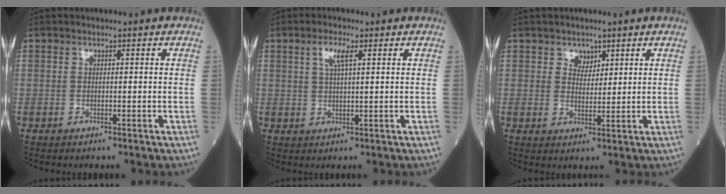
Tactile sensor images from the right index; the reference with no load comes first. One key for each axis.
{"total": 3.3, "fx": 1.5, "fy": 0.7, "fz": 2.9, "tx": -0.060, "ty": 0.005, "tz": 0.027}
{"total": 2.6, "fx": 1.7, "fy": 1.8, "fz": 0.9, "tx": -0.010, "ty": -0.001, "tz": 0.028}